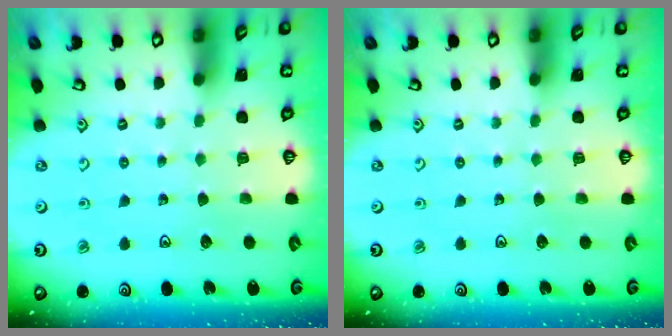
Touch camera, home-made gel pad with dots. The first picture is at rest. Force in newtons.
{"total": 0.0}